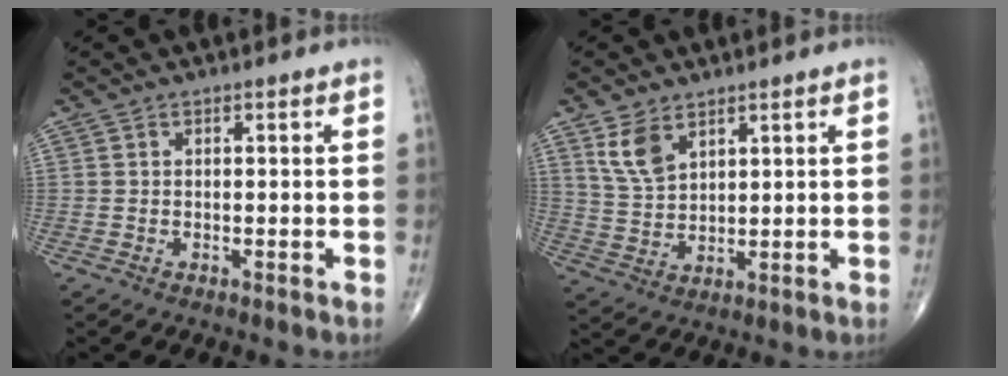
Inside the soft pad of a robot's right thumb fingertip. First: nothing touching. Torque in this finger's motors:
{"motor_torque": [-0.74, 0.90, 0.07, -0.05, 0.07]}